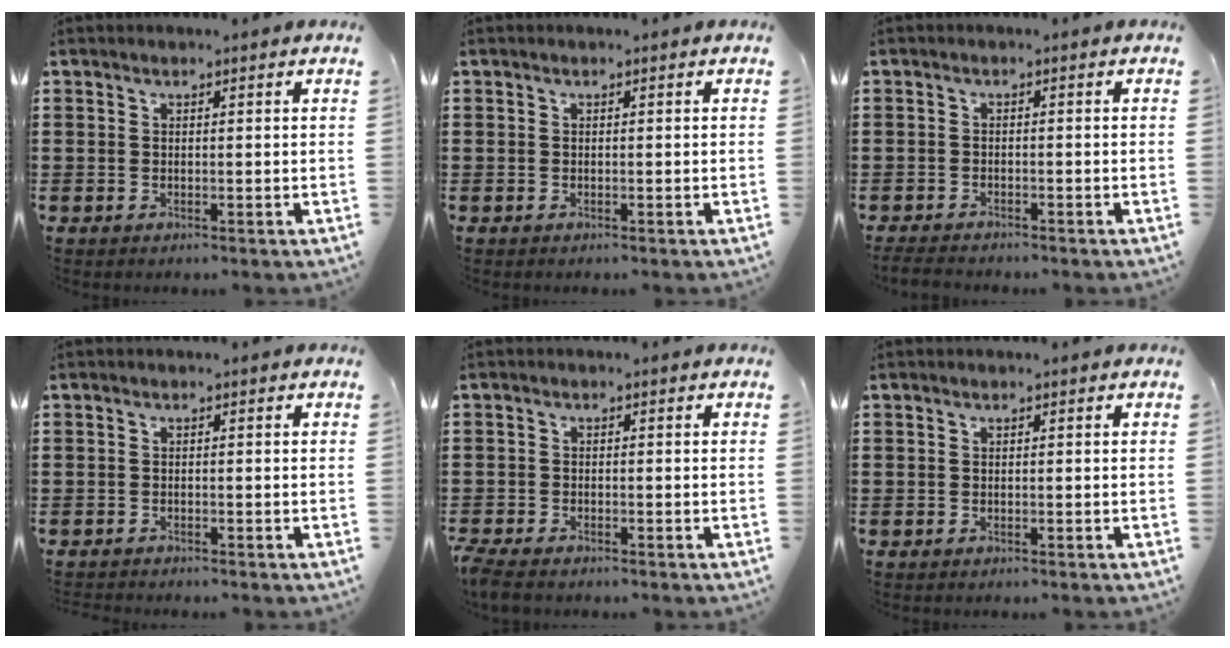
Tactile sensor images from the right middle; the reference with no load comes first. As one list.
[{"total": 0.0}, {"total": 1.7, "force": [-1.6, 0.2, 0.3], "torque": [-0.016, -0.004, -0.036]}, {"total": 0.8, "force": [-0.8, 0.1, 0.0], "torque": [-0.002, 0.001, -0.017]}, {"total": 2.0, "force": [-1.9, 0.4, 0.4], "torque": [-0.025, -0.002, -0.044]}, {"total": 0.0}]